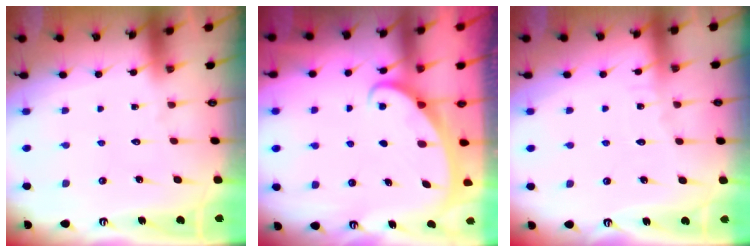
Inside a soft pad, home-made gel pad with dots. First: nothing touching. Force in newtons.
{"total": 2.1, "press": 2.1, "slide": 0.4}
{"total": 4.3, "press": 4.3, "slide": 0.4}